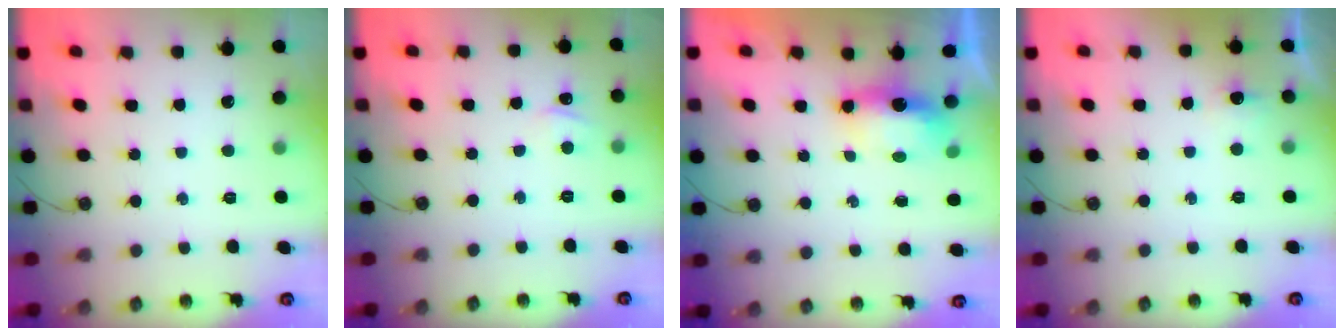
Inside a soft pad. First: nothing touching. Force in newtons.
{"total": 2.4, "press": 2.4, "slide": 0.4}
{"total": 6.6, "press": 6.6, "slide": 0.7}
{"total": 5.9, "press": 5.4, "slide": 2.2}